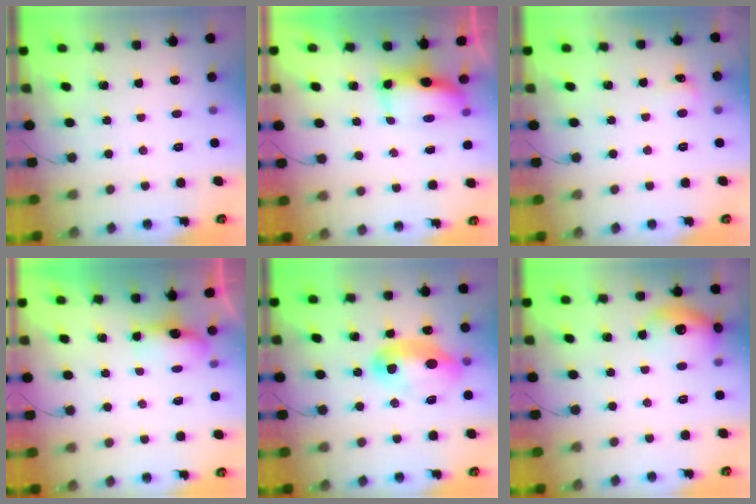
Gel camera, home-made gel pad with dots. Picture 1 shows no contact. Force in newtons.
{"total": 9.1, "press": 8.2, "slide": 4.0}
{"total": 4.9, "press": 4.8, "slide": 1.3}
{"total": 5.2, "press": 5.0, "slide": 1.3}
{"total": 17.6, "press": 14.3, "slide": 10.2}
{"total": 14.1, "press": 14.1, "slide": 1.1}